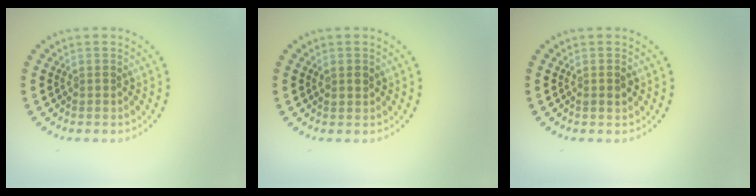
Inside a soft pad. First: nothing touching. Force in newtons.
{"total": 1.0, "press": 0.9, "slide": 0.3}
{"total": 1.0, "press": 1.0, "slide": 0.3}